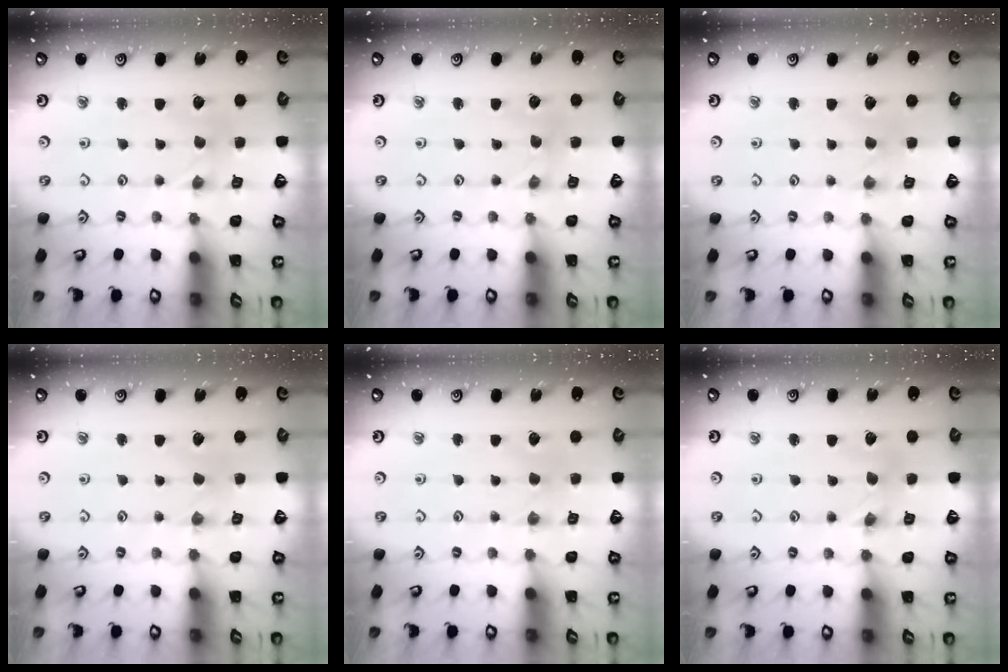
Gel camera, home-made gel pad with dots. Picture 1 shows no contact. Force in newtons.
{"total": 0.0}
{"total": 1.2, "press": 1.1, "slide": 0.3}
{"total": 0.0}
{"total": 1.2, "press": 1.1, "slide": 0.2}
{"total": 1.7, "press": 1.6, "slide": 0.3}